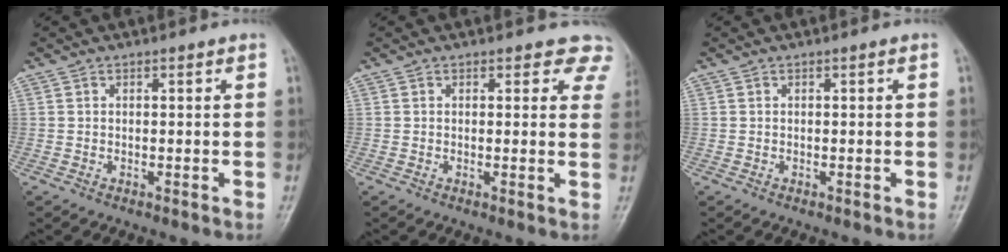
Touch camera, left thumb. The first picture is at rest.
{"total": 5.3, "force": [4.3, 2.8, 1.1], "torque": [0.032, -0.014, 0.023]}
{"total": 0.0}